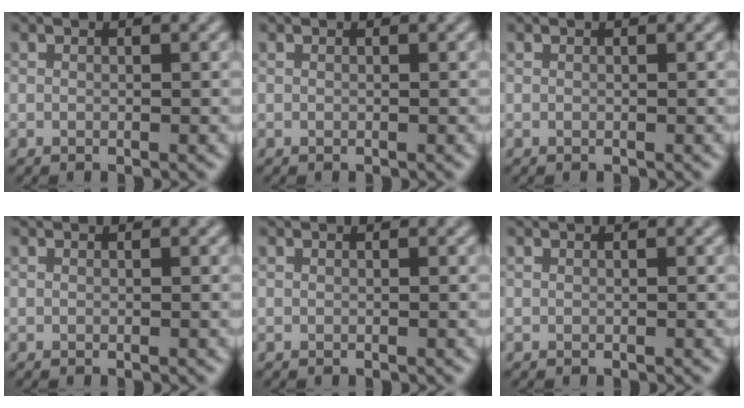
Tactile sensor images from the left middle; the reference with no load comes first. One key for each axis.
{"total": 0.0}
{"total": 0.0}
{"total": 0.0}
{"total": 0.0}
{"total": 0.0}